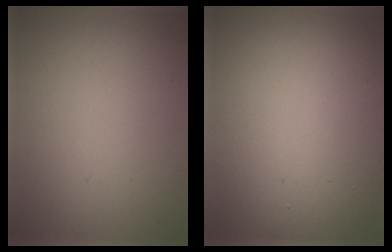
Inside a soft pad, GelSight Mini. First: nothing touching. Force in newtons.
{"total": 17.3, "press": 17.3, "slide": 1.1}